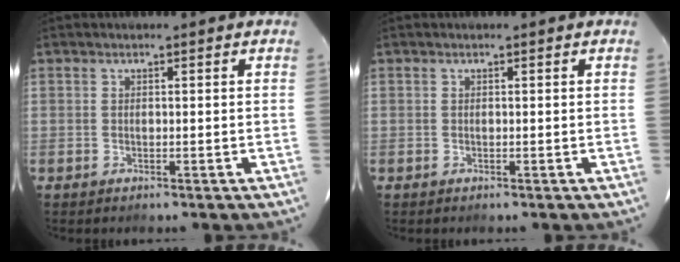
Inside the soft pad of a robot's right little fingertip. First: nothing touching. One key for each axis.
{"total": 0.0}